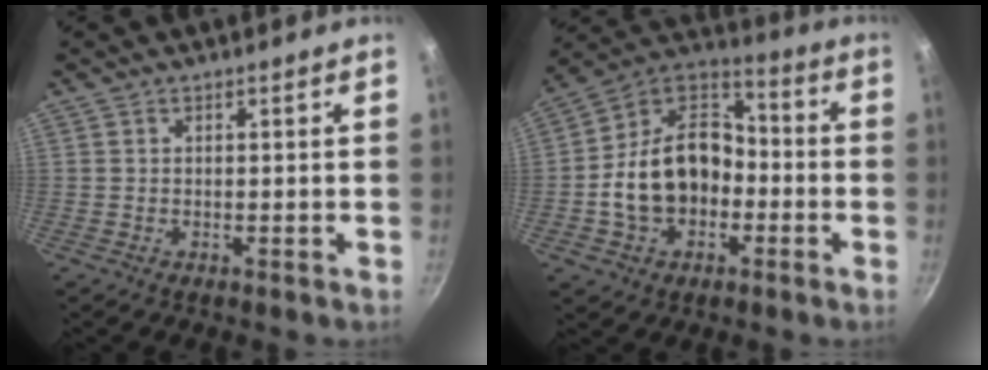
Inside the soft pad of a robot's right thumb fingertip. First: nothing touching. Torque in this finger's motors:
{"motor_torque": [1.74, 3.27, 1.67, -0.67, 0.14]}